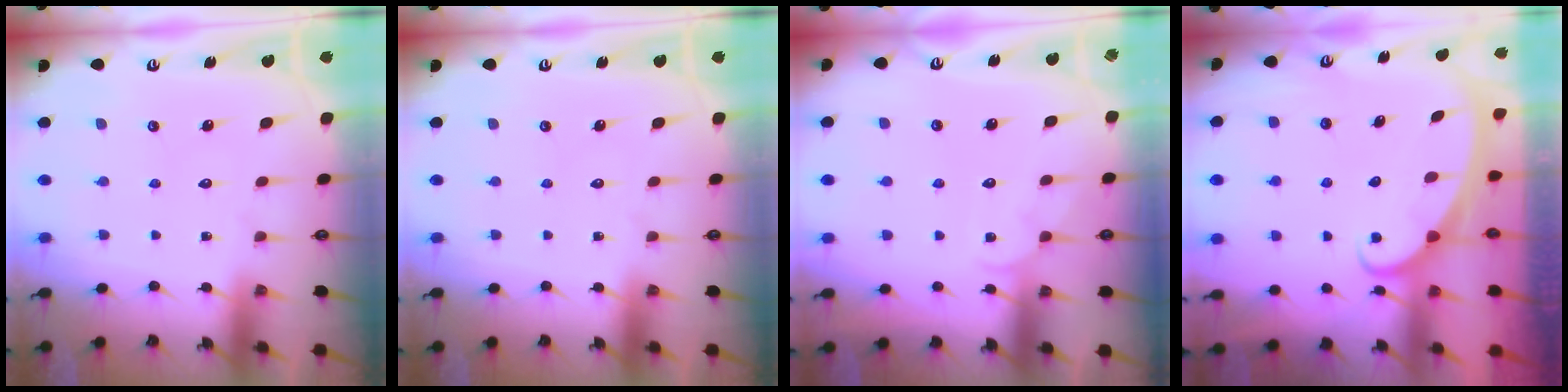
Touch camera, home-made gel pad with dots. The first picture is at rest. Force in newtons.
{"total": 0.0}
{"total": 4.2, "press": 4.2, "slide": 0.4}
{"total": 2.5, "press": 2.5, "slide": 0.3}